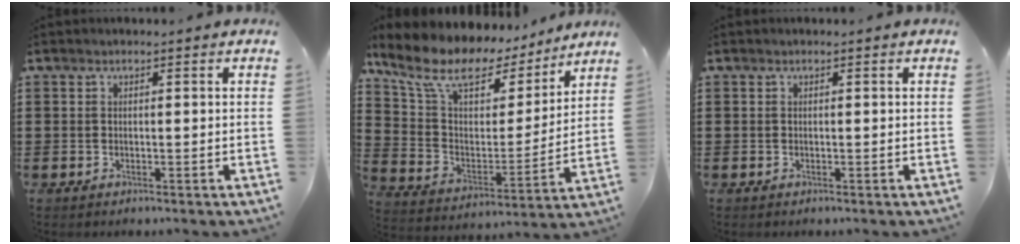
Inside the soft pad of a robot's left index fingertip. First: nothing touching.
{"total": 11.2, "force": [8.4, 4.9, 5.5], "torque": [-0.140, -0.045, 0.147]}
{"total": 0.0}